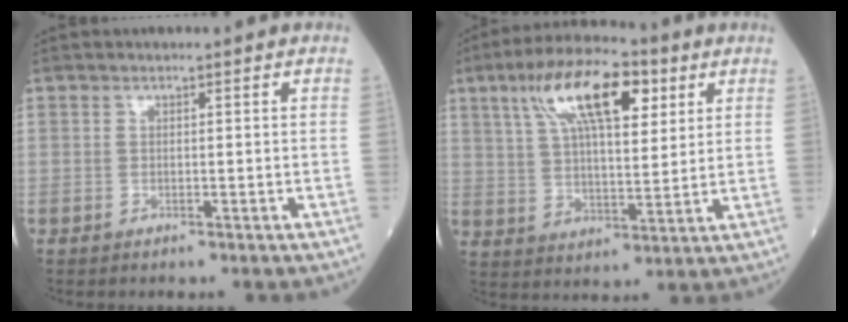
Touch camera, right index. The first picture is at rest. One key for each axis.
{"total": 14.9, "fx": 7.5, "fy": 5.2, "fz": 11.7, "tx": -0.210, "ty": 0.024, "tz": 0.132}